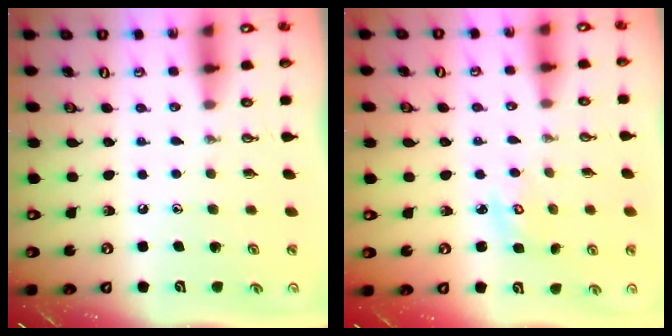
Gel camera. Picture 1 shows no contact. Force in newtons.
{"total": 2.5, "press": 2.5, "slide": 0.3}